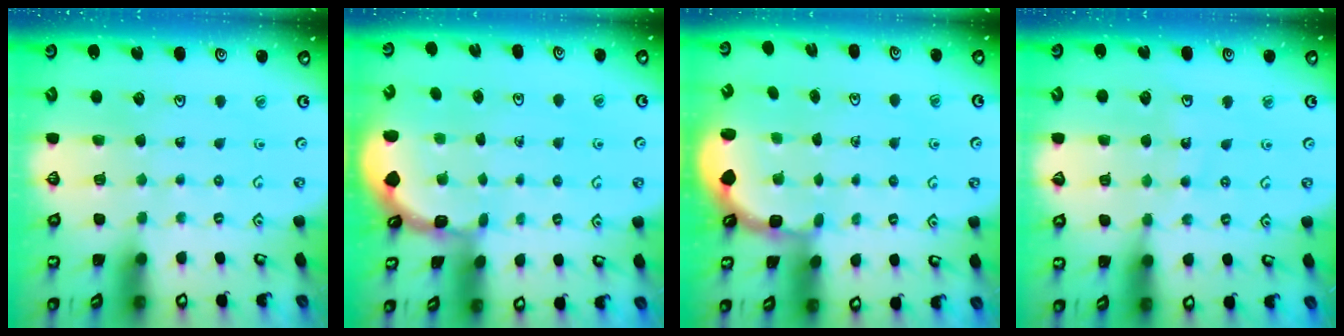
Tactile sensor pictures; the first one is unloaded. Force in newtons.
{"total": 1.6, "press": 1.6, "slide": 0.1}
{"total": 2.7, "press": 2.1, "slide": 1.7}
{"total": 8.5, "press": 8.1, "slide": 2.7}